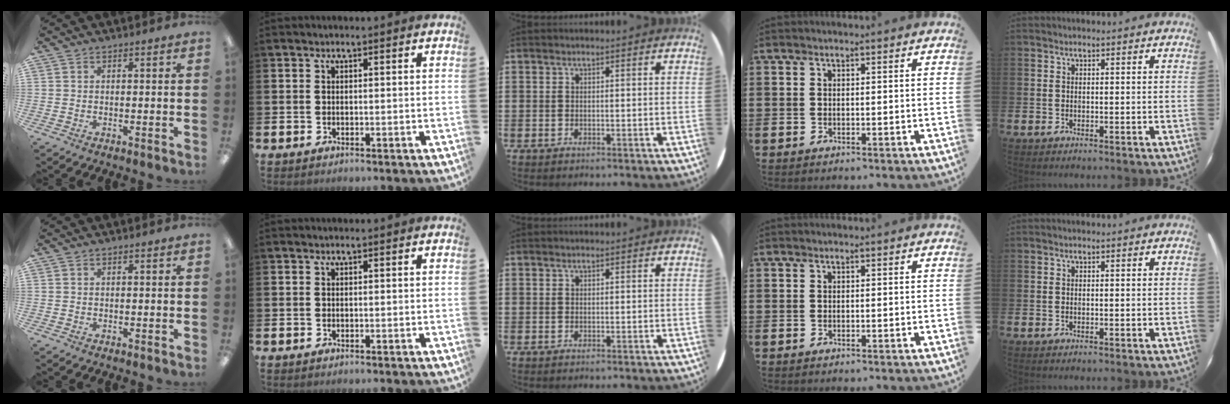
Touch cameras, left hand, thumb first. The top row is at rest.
{}